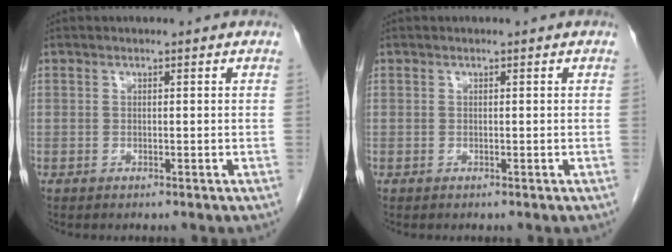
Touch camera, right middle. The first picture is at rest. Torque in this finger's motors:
{"motor_torque": [0.00, 0.00, 0.00, -0.01]}